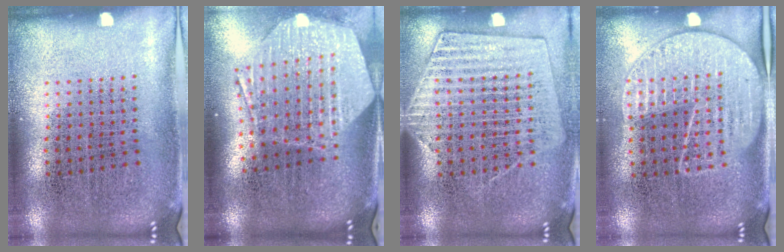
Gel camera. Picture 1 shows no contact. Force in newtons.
{"total": 2.9, "press": 2.3, "slide": 1.8}
{"total": 1.4, "press": 1.3, "slide": 0.5}
{"total": 1.8, "press": 1.6, "slide": 0.9}